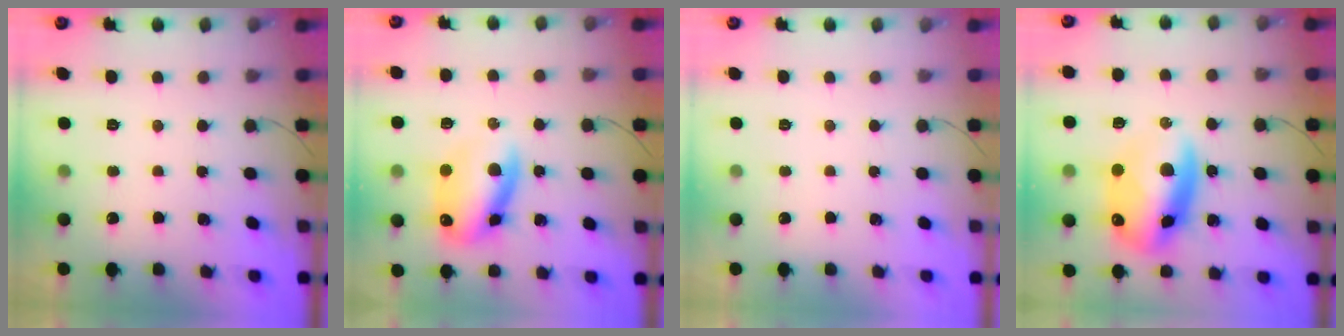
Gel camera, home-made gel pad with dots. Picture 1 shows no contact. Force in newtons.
{"total": 13.1, "press": 12.8, "slide": 2.8}
{"total": 0.0}
{"total": 15.9, "press": 15.4, "slide": 4.0}